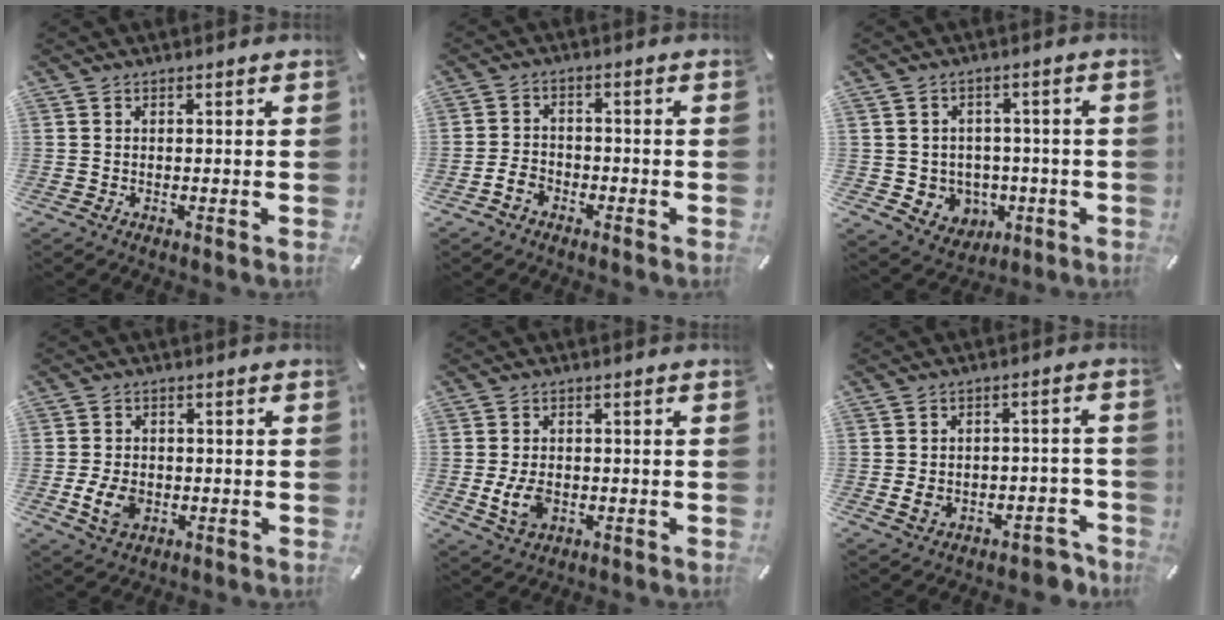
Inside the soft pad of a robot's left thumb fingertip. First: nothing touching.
{"total": 4.1, "force": [-2.3, 2.9, 1.7], "torque": [-0.036, 0.010, -0.045]}
{"total": 6.6, "force": [0.5, 6.5, 0.8], "torque": [-0.015, -0.008, 0.020]}
{"total": 6.2, "force": [-1.6, 4.5, 3.9], "torque": [-0.081, 0.000, -0.030]}
{"total": 6.0, "force": [-1.2, 4.3, 4.0], "torque": [-0.084, -0.003, -0.022]}
{"total": 6.1, "force": [-2.7, 4.0, 3.6], "torque": [-0.049, 0.014, -0.047]}